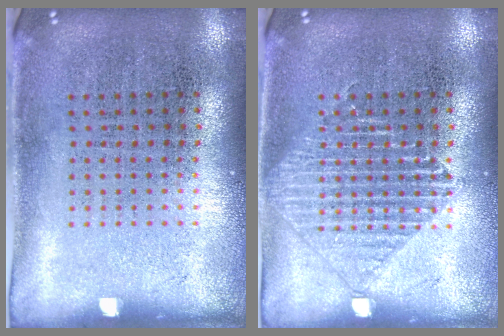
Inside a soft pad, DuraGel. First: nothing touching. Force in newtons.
{"total": 2.0, "press": 2.0, "slide": 0.3}